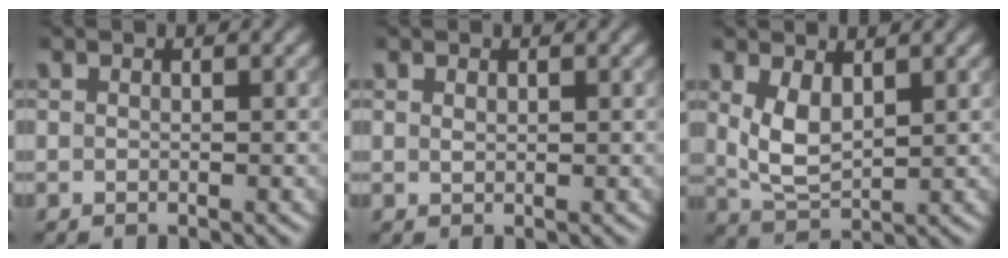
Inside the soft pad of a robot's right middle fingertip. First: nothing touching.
{"total": 0.6, "force": [0.3, 0.4, 0.3], "torque": [-0.008, -0.001, 0.008]}
{"total": 3.7, "force": [1.2, 1.9, 2.9], "torque": [-0.070, -0.004, 0.030]}